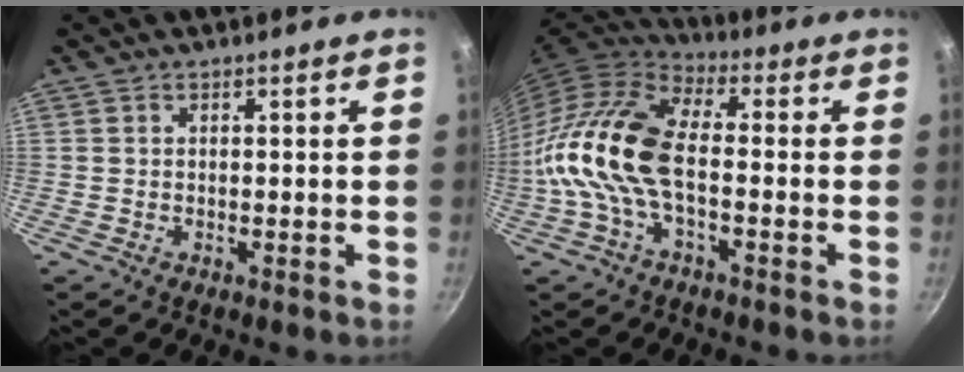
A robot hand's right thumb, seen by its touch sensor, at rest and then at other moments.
{"total": 14.6, "force": [-2.3, 7.4, 12.4], "torque": [-0.241, 0.034, -0.062]}